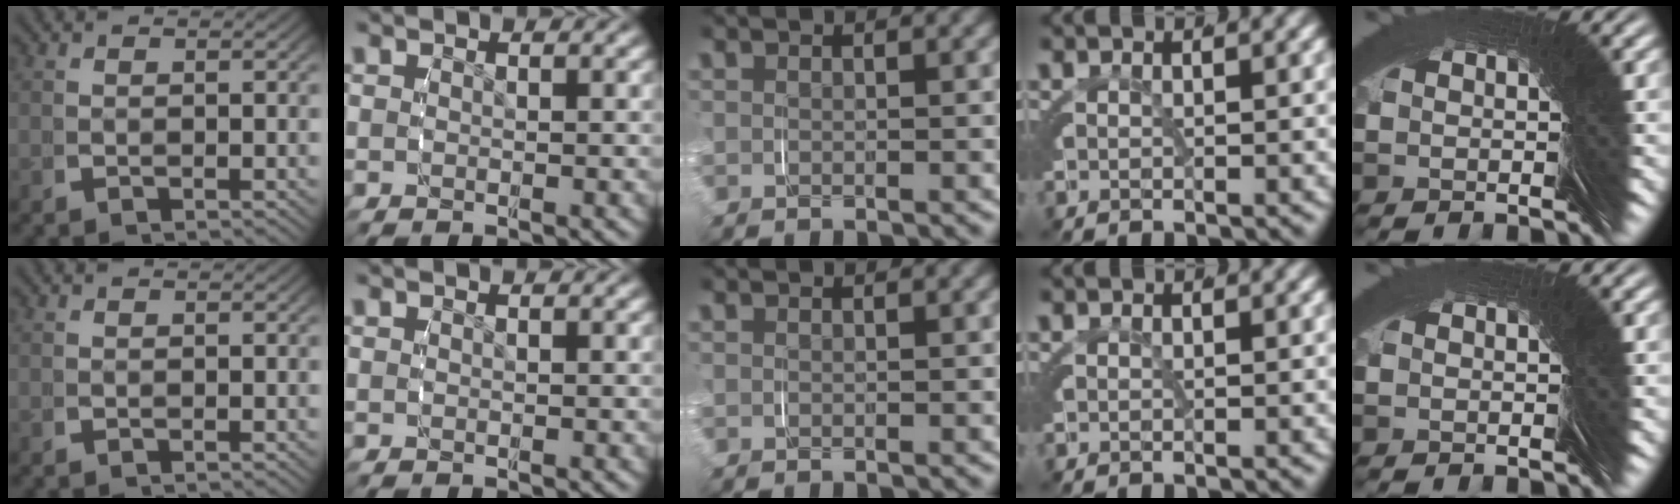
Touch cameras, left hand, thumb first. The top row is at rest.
{}